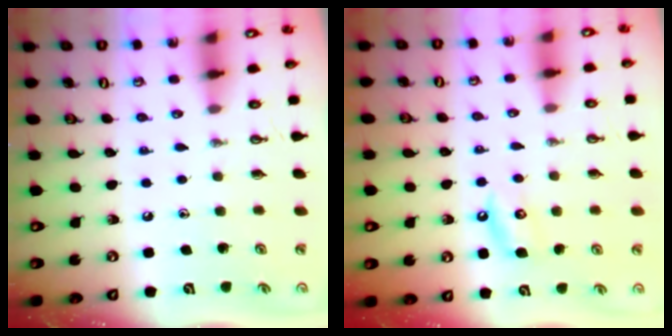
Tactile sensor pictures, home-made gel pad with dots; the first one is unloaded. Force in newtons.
{"total": 5.5, "press": 5.5, "slide": 0.4}